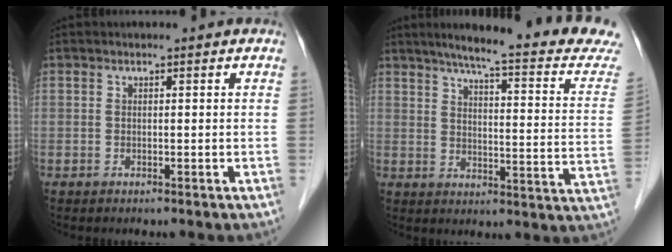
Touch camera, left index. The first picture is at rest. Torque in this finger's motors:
{"motor_torque": [0.98, -1.16, 0.26, 0.05]}